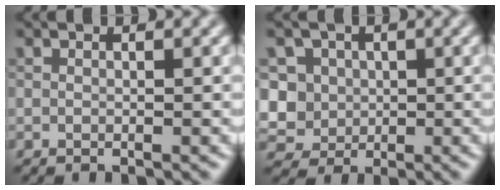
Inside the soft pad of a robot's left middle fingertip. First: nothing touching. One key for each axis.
{"total": 6.6, "fx": 0.9, "fy": 6.0, "fz": 2.6, "tx": -0.059, "ty": 0.028, "tz": 0.001}